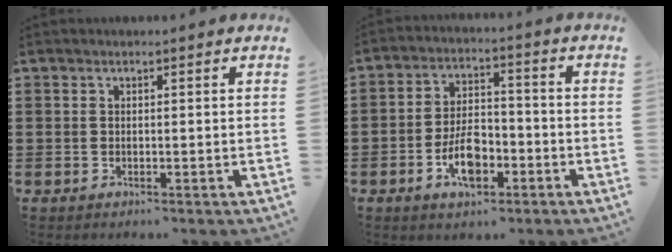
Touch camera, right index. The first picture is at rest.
{"total": 7.4, "force": [-3.1, 3.8, 5.6], "torque": [-0.119, 0.005, -0.059]}